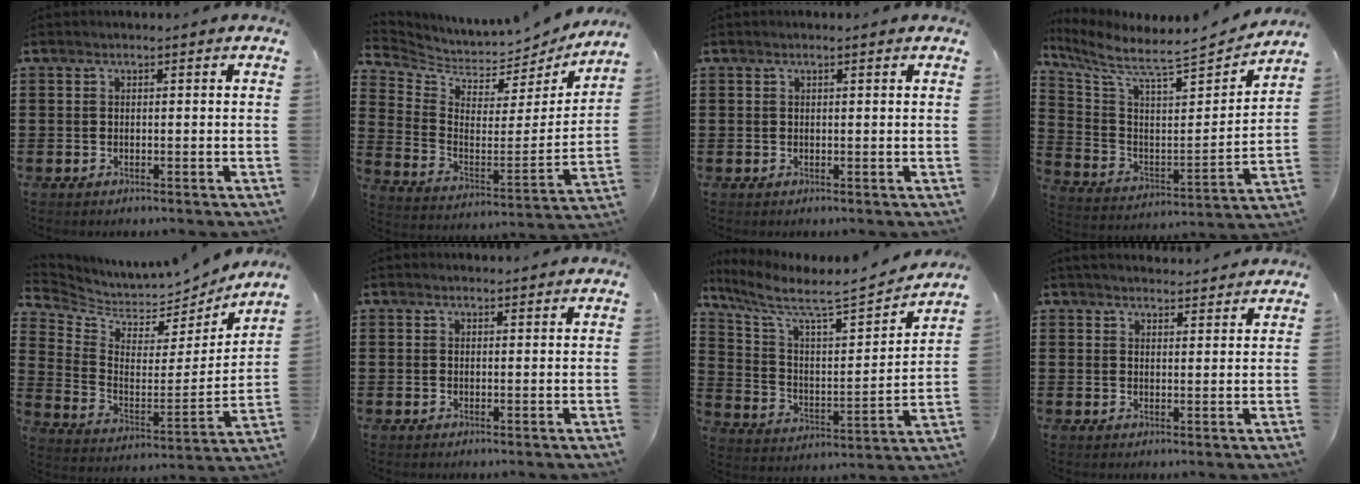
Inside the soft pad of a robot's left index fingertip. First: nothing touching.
{"total": 4.2, "force": [4.0, 1.1, 0.8], "torque": [-0.044, -0.053, 0.065]}
{"total": 0.8, "force": [0.5, 0.0, 0.7], "torque": [-0.012, 0.001, 0.009]}
{"total": 6.3, "force": [5.9, 0.4, 2.1], "torque": [-0.077, -0.057, 0.093]}
{"total": 4.5, "force": [4.0, 1.7, 1.0], "torque": [-0.049, -0.048, 0.065]}
{"total": 1.0, "force": [1.0, 0.1, 0.2], "torque": [-0.006, -0.001, 0.019]}
{"total": 6.3, "force": [5.6, 0.5, 3.0], "torque": [-0.089, -0.052, 0.085]}
{"total": 2.8, "force": [2.8, 0.1, 0.3], "torque": [-0.014, -0.007, 0.053]}